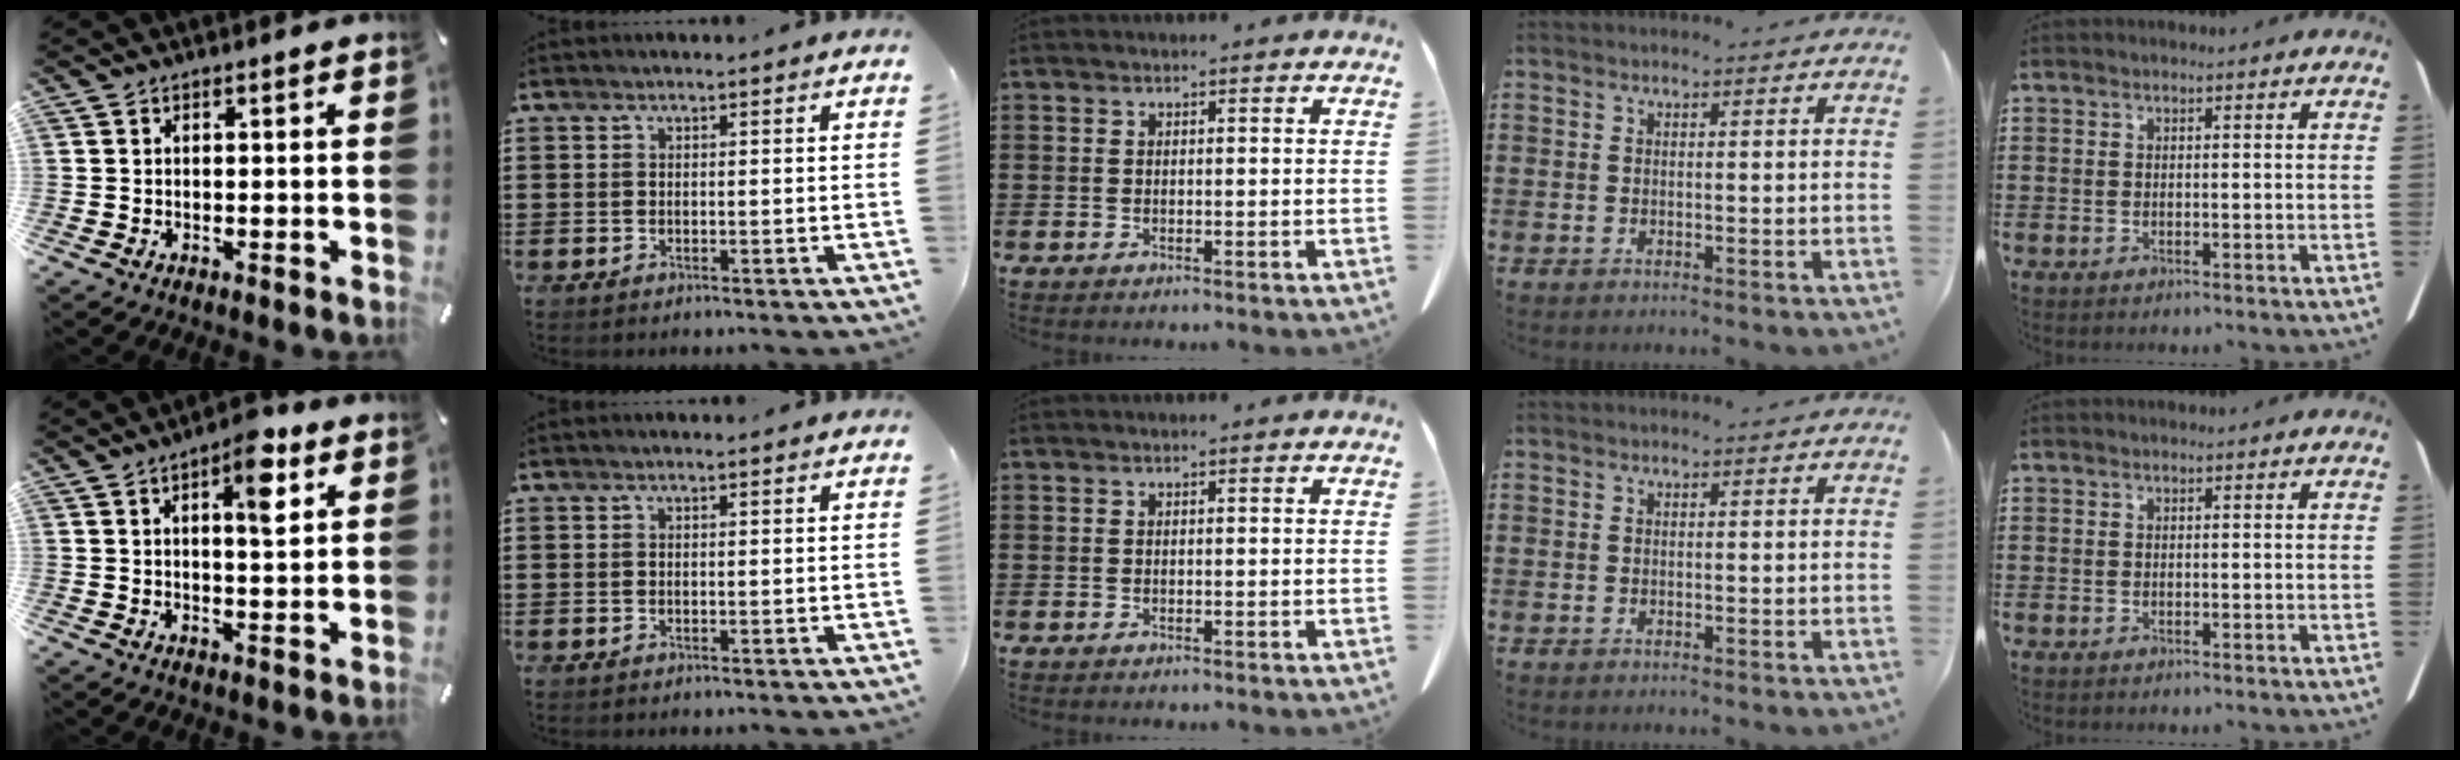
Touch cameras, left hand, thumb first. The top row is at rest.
{"thumb": {"total": 8.5, "force": [3.9, 3.2, 6.8], "torque": [-0.093, -0.014, 0.057]}, "index": {"total": 0.6, "force": [0.3, 0.0, 0.4], "torque": [-0.009, 0.001, 0.007]}}